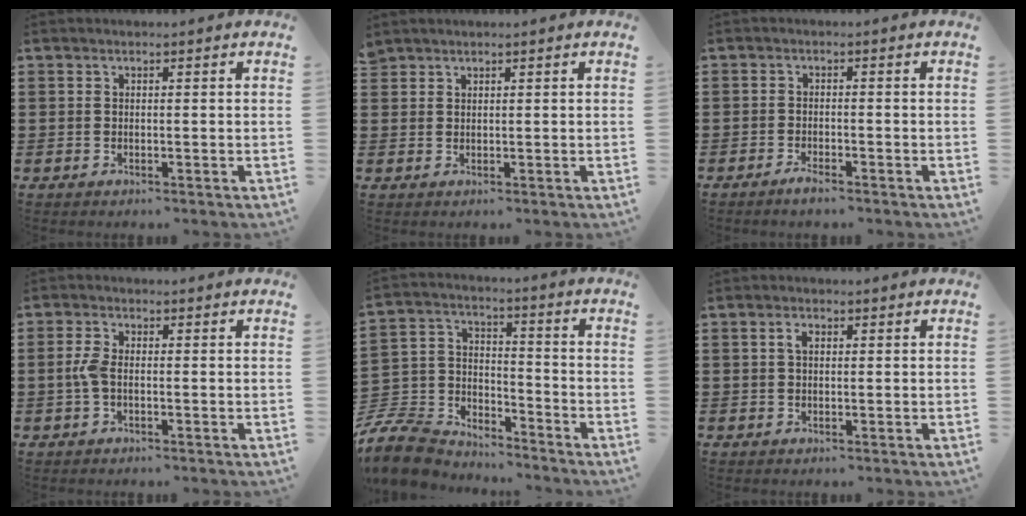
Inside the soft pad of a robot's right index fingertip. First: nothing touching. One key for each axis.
{"total": 1.2, "fx": 1.1, "fy": 0.4, "fz": -0.1, "tx": 0.000, "ty": 0.002, "tz": 0.023}
{"total": 1.8, "fx": -1.6, "fy": 0.2, "fz": 0.8, "tx": -0.017, "ty": -0.002, "tz": -0.029}
{"total": 3.2, "fx": -0.6, "fy": 1.3, "fz": 2.8, "tx": -0.075, "ty": -0.005, "tz": -0.018}
{"total": 9.4, "fx": -8.7, "fy": 2.8, "fz": 1.9, "tx": -0.071, "ty": 0.010, "tz": -0.181}
{"total": 1.7, "fx": 0.4, "fy": 0.9, "fz": 1.4, "tx": -0.029, "ty": 0.007, "tz": 0.005}